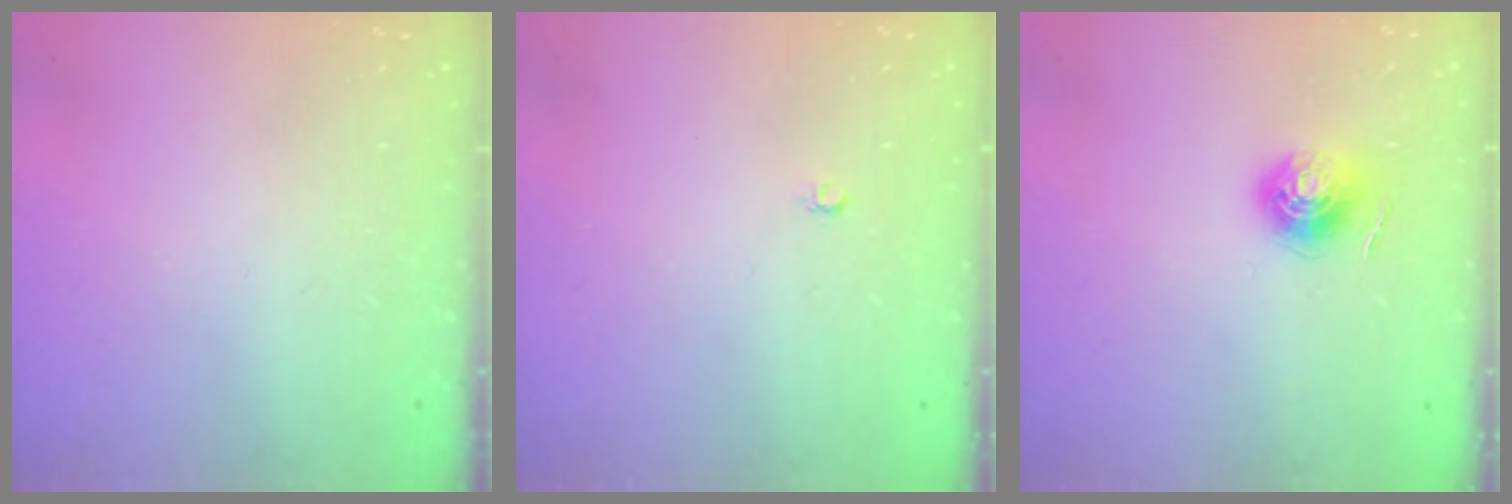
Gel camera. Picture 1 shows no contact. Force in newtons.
{"total": 2.2, "press": 2.2, "slide": 0.2}
{"total": 6.1, "press": 6.1, "slide": 0.5}